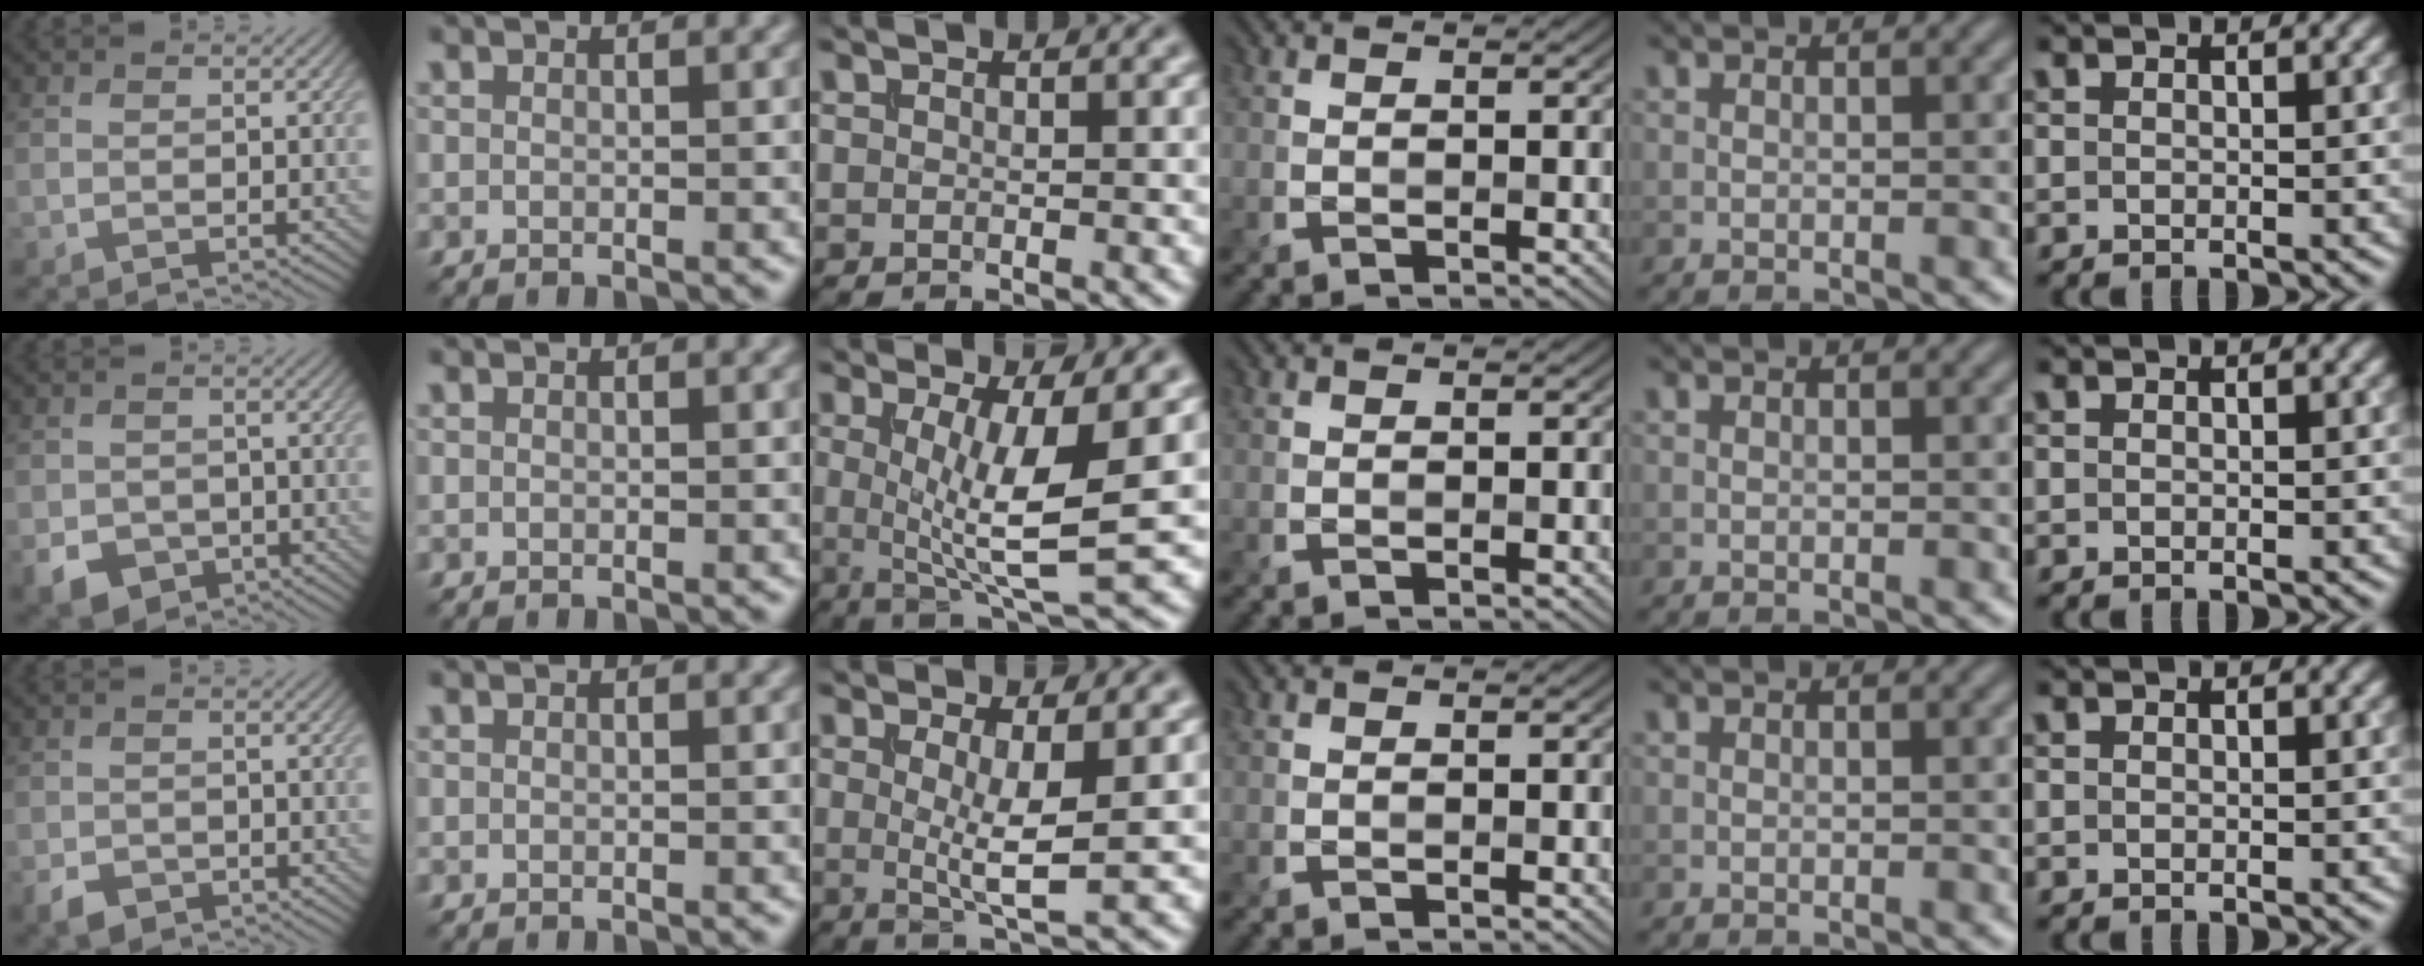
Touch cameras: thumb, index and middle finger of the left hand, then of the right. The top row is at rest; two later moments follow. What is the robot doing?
{"motion": "extract", "object": "file holder"}